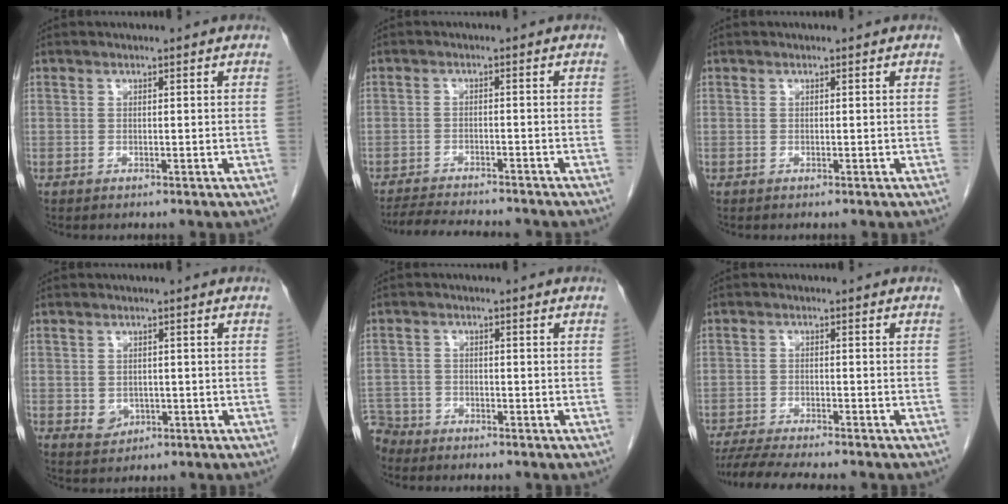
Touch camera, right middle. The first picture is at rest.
{"total": 9.4, "force": [-8.7, 1.0, 3.3], "torque": [-0.049, -0.008, -0.128]}
{"total": 0.0}
{"total": 2.5, "force": [-0.5, 2.1, 1.3], "torque": [-0.020, -0.001, 0.003]}
{"total": 4.3, "force": [-4.0, 1.6, -0.6], "torque": [0.016, -0.006, -0.079]}
{"total": 9.2, "force": [-8.1, 0.3, 4.2], "torque": [-0.063, -0.016, -0.128]}